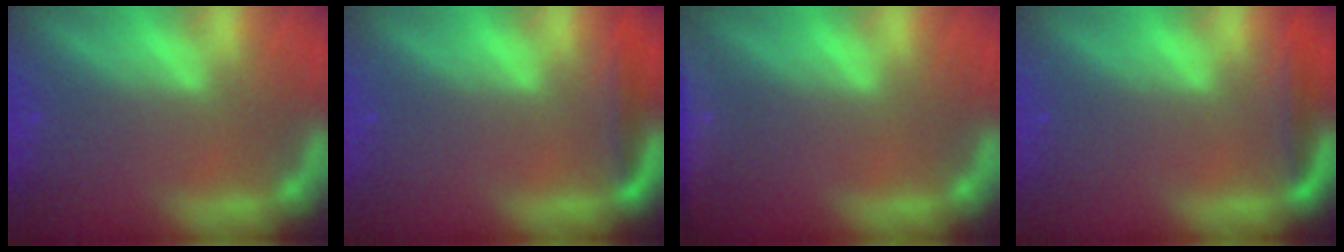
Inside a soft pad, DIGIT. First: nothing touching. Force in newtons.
{"total": 1.9}
{"total": 5.0}
{"total": 1.9}